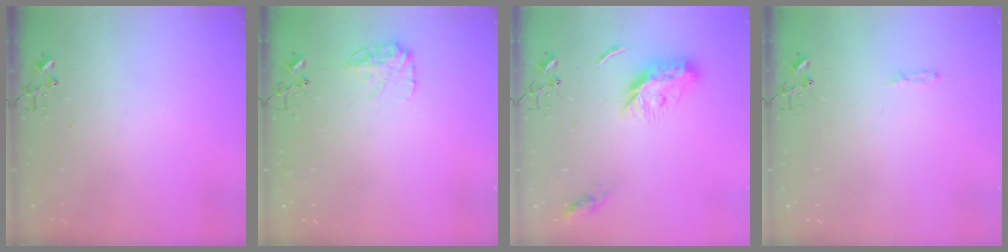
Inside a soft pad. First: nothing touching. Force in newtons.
{"total": 11.4, "press": 11.3, "slide": 0.4}
{"total": 11.0, "press": 11.0, "slide": 0.1}
{"total": 3.6, "press": 3.6, "slide": 0.4}